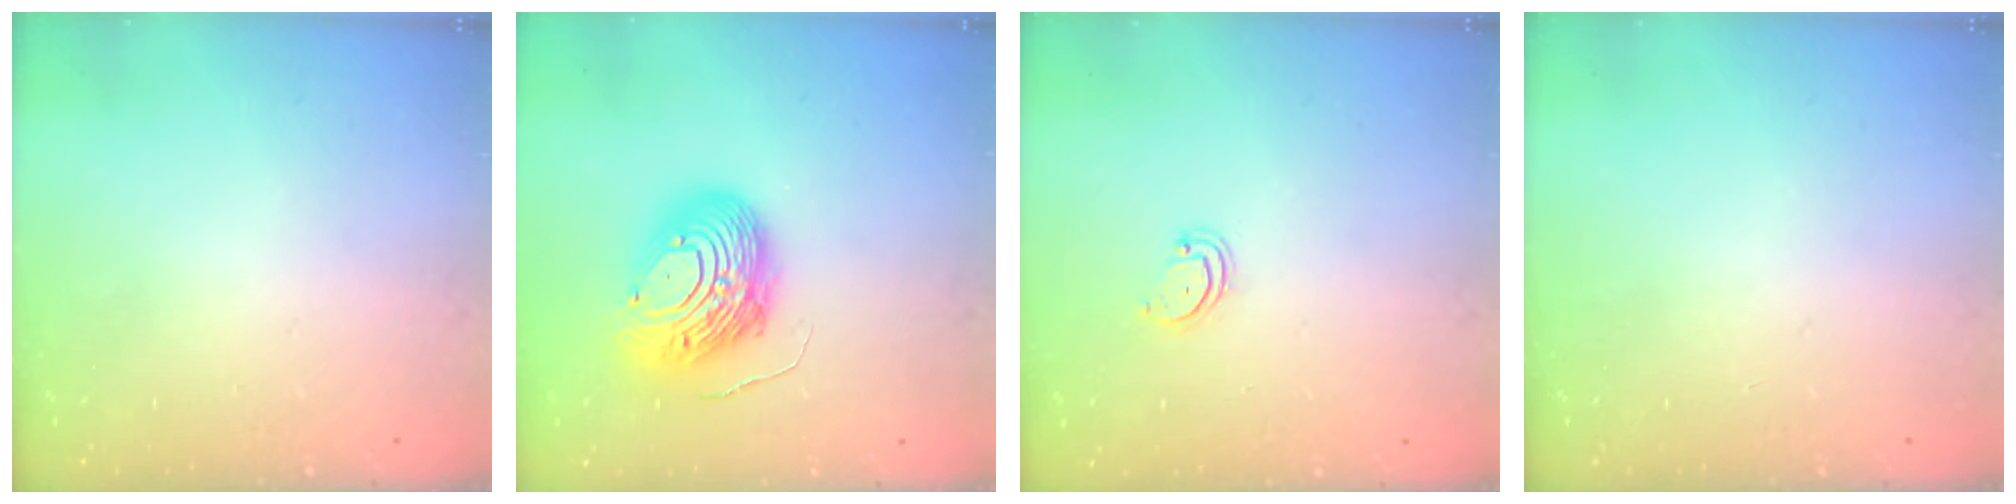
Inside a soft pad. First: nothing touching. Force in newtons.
{"total": 14.4, "press": 14.4, "slide": 1.2}
{"total": 3.0, "press": 3.0, "slide": 0.2}
{"total": 0.0}